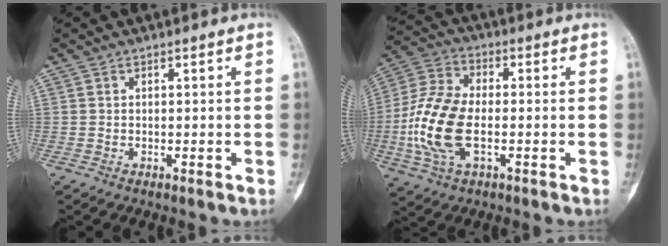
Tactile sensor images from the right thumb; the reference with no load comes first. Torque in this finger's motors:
{"motor_torque": [1.84, 1.88, 0.21, -0.12, 0.50]}